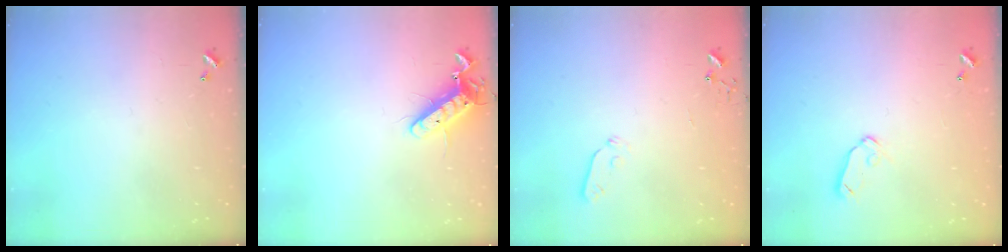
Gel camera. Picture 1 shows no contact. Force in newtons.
{"total": 11.5, "press": 11.4, "slide": 1.0}
{"total": 4.0, "press": 3.8, "slide": 0.9}
{"total": 7.4, "press": 7.4, "slide": 0.8}